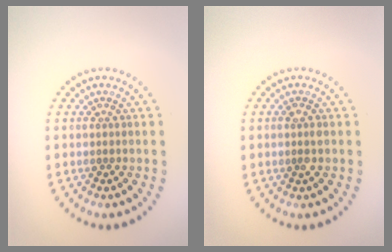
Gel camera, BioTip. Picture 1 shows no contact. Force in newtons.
{"total": 1.1, "press": 1.1, "slide": 0.2}